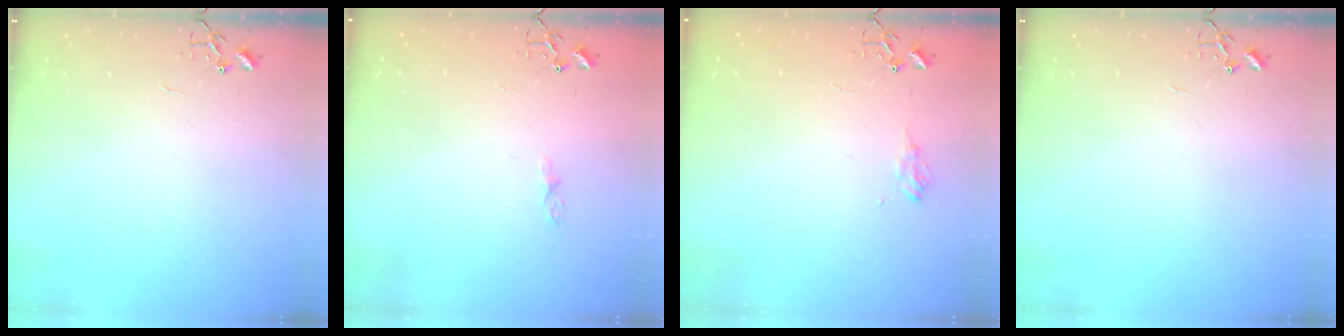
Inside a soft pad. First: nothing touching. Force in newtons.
{"total": 3.4, "press": 3.4, "slide": 0.5}
{"total": 8.0, "press": 8.0, "slide": 1.0}
{"total": 0.0}